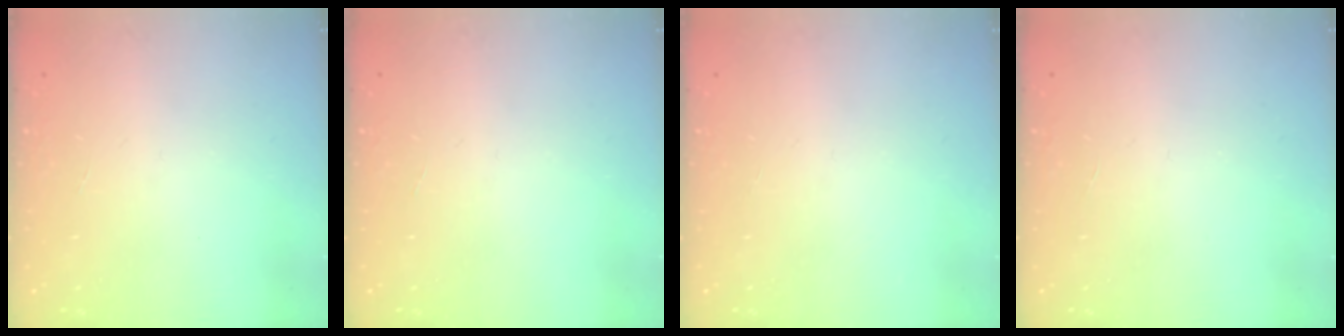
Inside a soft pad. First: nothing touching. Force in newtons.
{"total": 0.0}
{"total": 0.0}
{"total": 0.0}